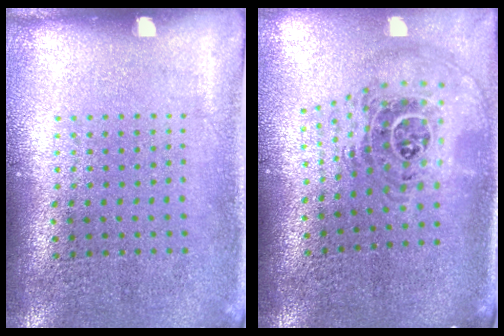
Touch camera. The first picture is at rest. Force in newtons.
{"total": 1.6, "press": 1.4, "slide": 0.8}